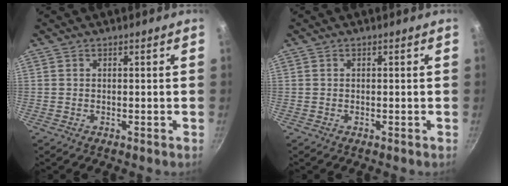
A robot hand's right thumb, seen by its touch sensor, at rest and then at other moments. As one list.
[{"total": 0.0}]